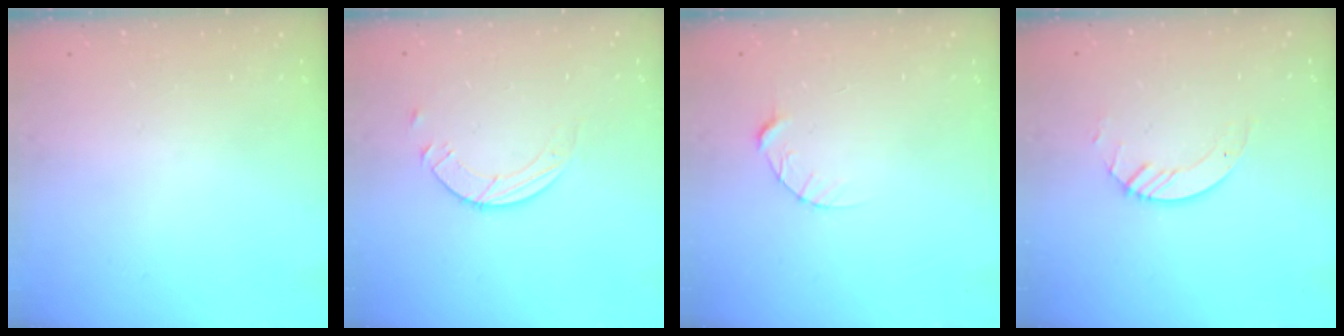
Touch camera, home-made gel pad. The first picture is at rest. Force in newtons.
{"total": 6.0, "press": 6.0, "slide": 0.6}
{"total": 4.7, "press": 4.7, "slide": 0.6}
{"total": 3.1, "press": 3.0, "slide": 0.3}